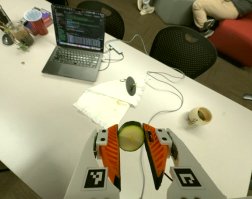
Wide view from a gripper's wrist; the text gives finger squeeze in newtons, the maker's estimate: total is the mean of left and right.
{"total": 10.2, "left": 10.5, "right": 9.9}